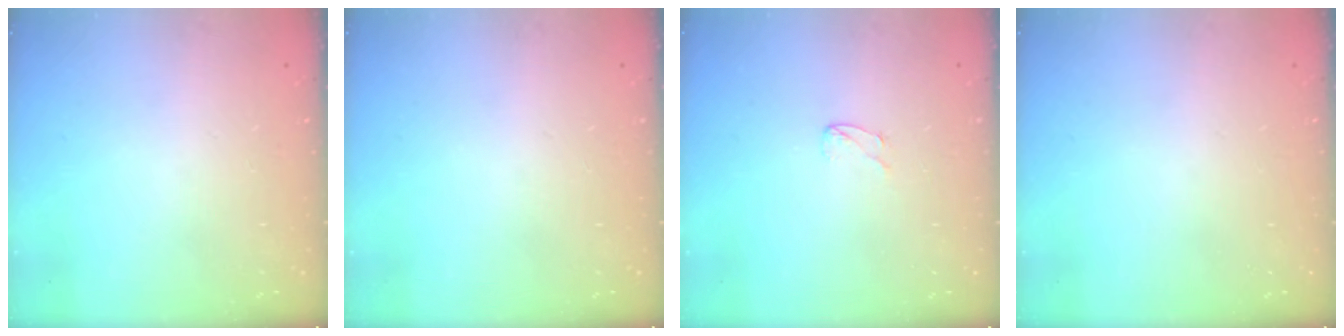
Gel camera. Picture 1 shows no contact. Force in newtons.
{"total": 0.0}
{"total": 3.0, "press": 3.0, "slide": 0.3}
{"total": 0.0}